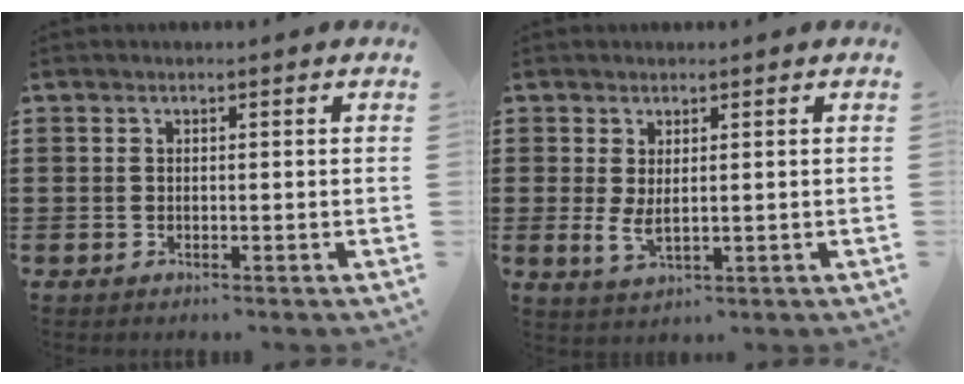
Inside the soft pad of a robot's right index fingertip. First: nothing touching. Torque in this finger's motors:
{"motor_torque": [1.13, 1.01, 0.10, 0.03]}